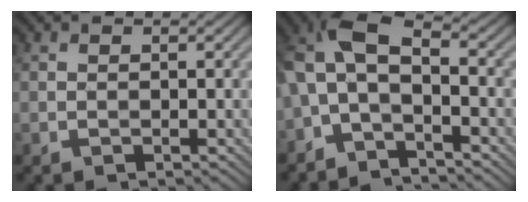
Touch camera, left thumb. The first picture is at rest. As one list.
[{"total": 6.8, "force": [-1.3, 3.9, 5.4], "torque": [-0.124, 0.014, -0.040]}]